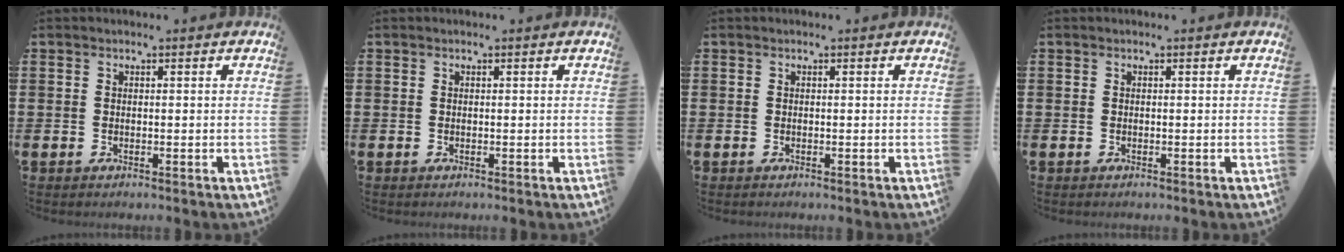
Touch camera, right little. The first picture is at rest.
{"total": 0.0}
{"total": 0.0}
{"total": 0.0}